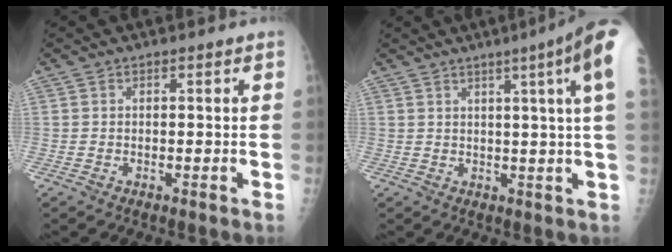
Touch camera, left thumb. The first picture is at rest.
{"total": 12.5, "force": [5.7, -0.8, 11.1], "torque": [-0.143, -0.014, 0.057]}